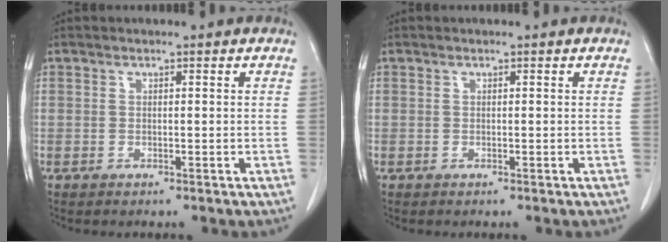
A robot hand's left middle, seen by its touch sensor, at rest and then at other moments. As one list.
[{"total": 0.0}]